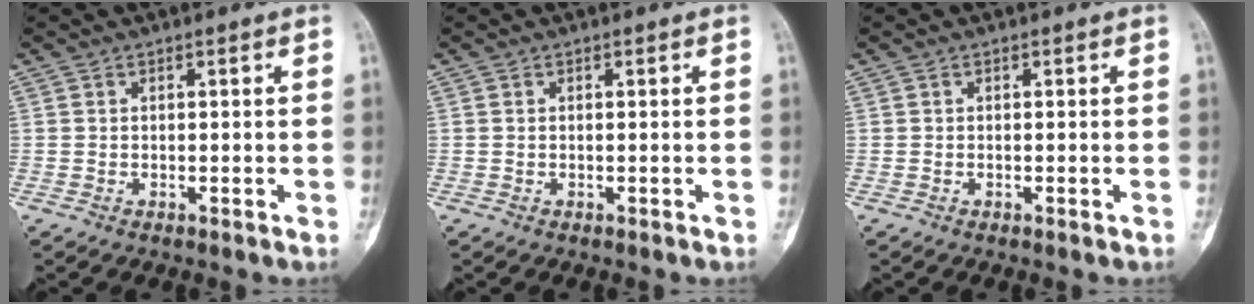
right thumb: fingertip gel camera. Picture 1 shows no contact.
{"total": 0.0}
{"total": 0.0}